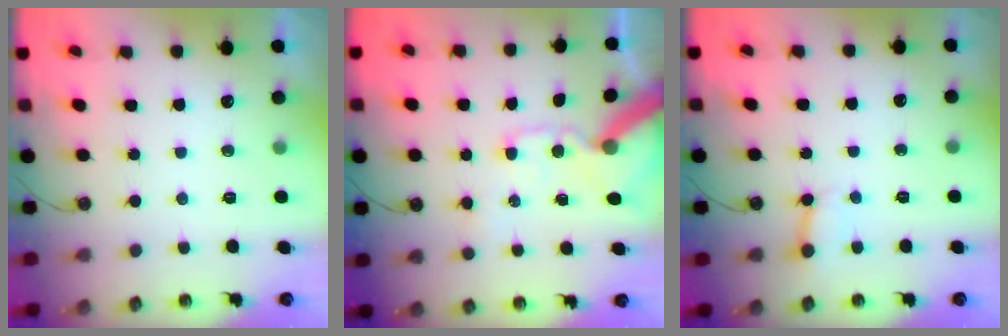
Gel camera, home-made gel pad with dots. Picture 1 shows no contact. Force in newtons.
{"total": 14.5, "press": 14.3, "slide": 2.5}
{"total": 3.5, "press": 3.5, "slide": 0.4}